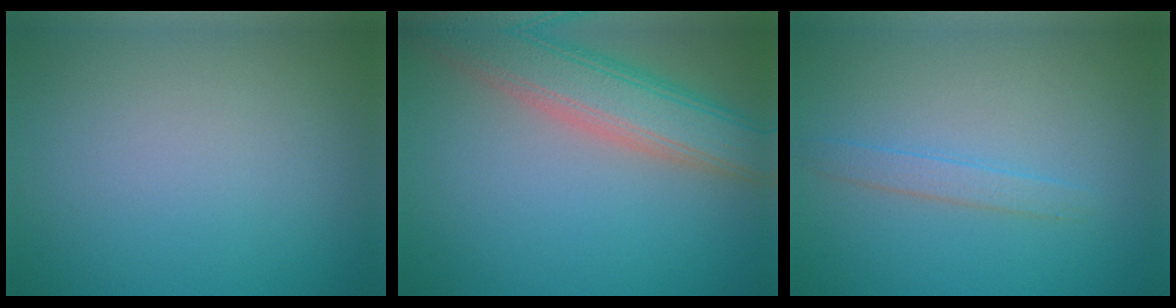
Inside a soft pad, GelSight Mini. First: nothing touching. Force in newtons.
{"total": 7.3, "press": 7.3, "slide": 0.6}
{"total": 1.5, "press": 1.5, "slide": 0.0}